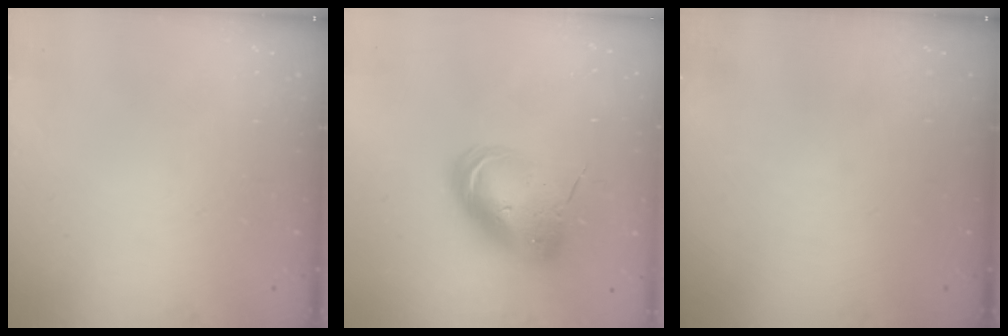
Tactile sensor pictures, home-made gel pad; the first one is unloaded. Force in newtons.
{"total": 13.6, "press": 13.3, "slide": 2.5}
{"total": 0.0}